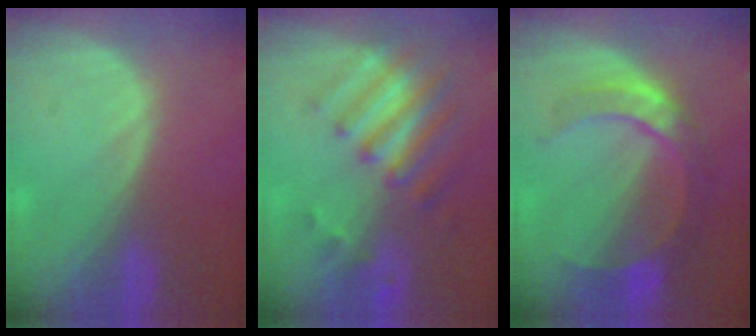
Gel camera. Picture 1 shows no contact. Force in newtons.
{"total": 7.9, "press": 7.1, "slide": 3.6}
{"total": 7.3, "press": 7.2, "slide": 1.5}